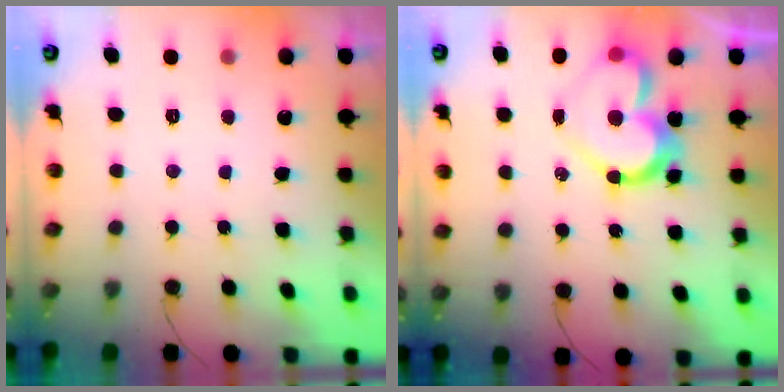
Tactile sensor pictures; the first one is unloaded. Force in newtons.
{"total": 14.4, "press": 14.4, "slide": 1.2}